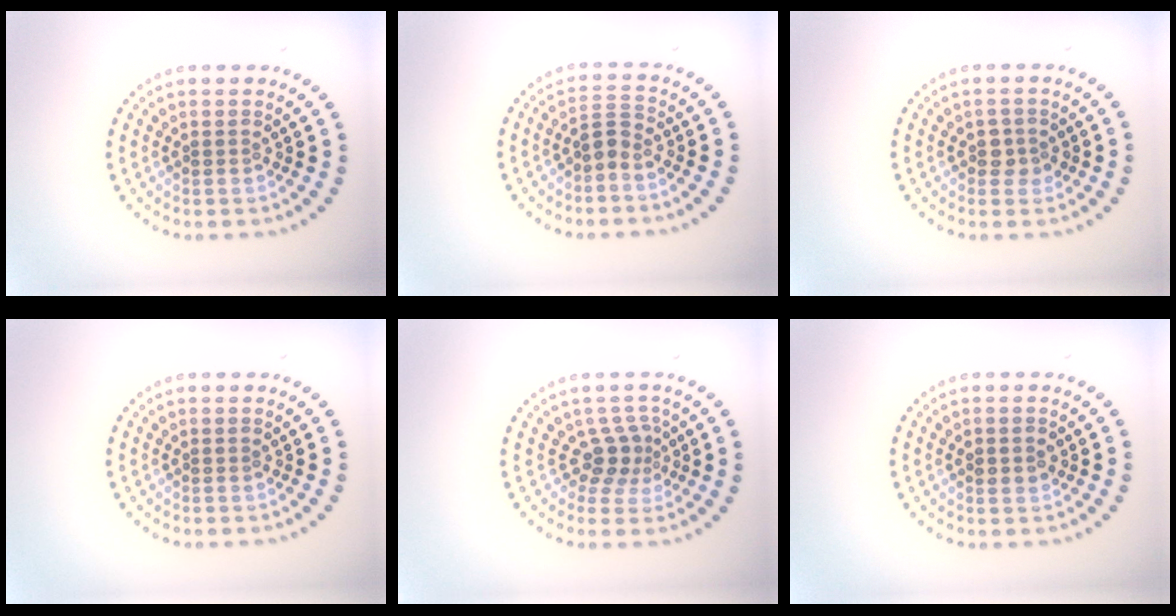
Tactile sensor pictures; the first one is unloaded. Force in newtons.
{"total": 1.8, "press": 1.4, "slide": 1.2}
{"total": 1.5, "press": 1.4, "slide": 0.4}
{"total": 0.0}
{"total": 2.4, "press": 1.7, "slide": 1.7}
{"total": 1.5, "press": 1.4, "slide": 0.1}